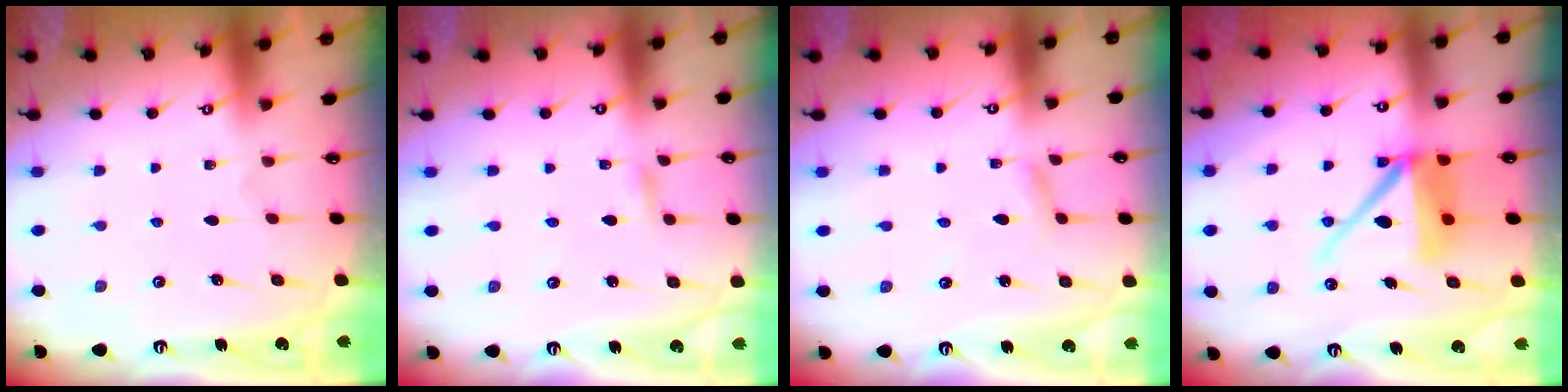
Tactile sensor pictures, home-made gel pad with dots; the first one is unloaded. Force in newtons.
{"total": 1.8, "press": 1.8, "slide": 0.1}
{"total": 2.8, "press": 2.8, "slide": 0.1}
{"total": 11.5, "press": 11.4, "slide": 1.5}